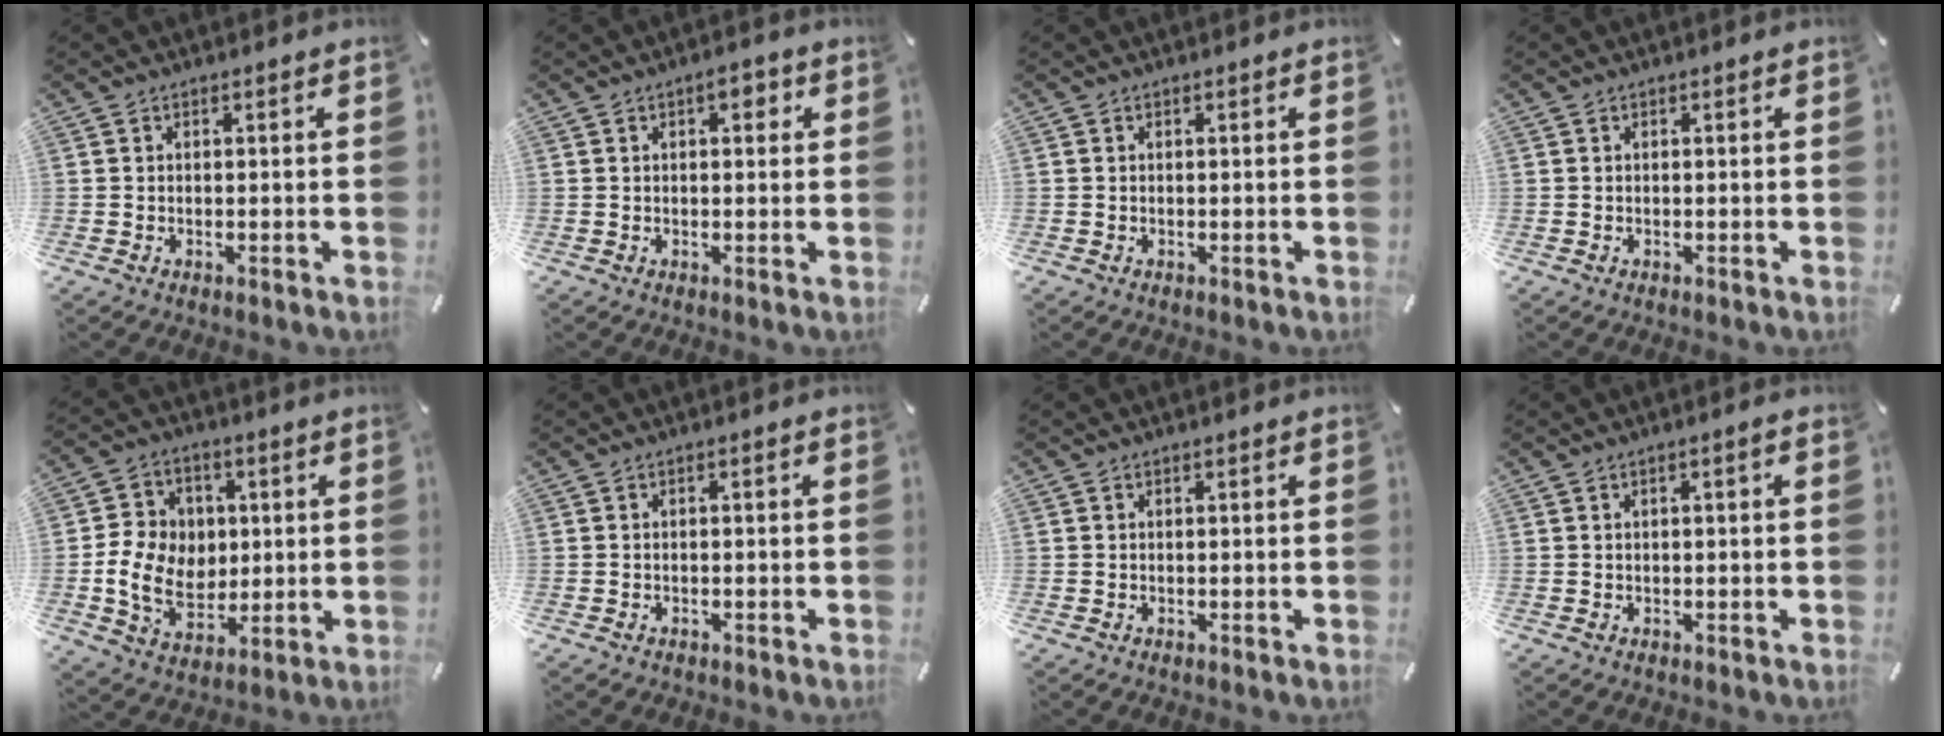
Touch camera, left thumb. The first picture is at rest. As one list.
[{"total": 3.6, "force": [1.2, 1.9, 2.8], "torque": [-0.035, 0.000, 0.012]}, {"total": 0.0}, {"total": 0.0}, {"total": 12.5, "force": [-0.3, 10.5, 6.9], "torque": [-0.145, 0.013, -0.002]}, {"total": 0.8, "force": [-0.6, 0.3, 0.4], "torque": [-0.009, 0.000, -0.013]}, {"total": 0.0}, {"total": 1.6, "force": [0.0, 0.2, 1.5], "torque": [-0.025, 0.001, -0.001]}]